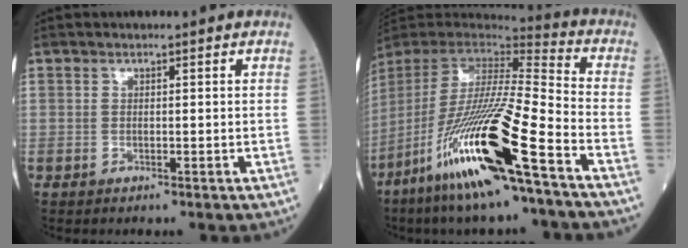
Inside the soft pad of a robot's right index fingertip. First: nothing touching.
{"total": 23.1, "force": [-12.4, 1.1, 19.5], "torque": [-0.400, -0.067, -0.244]}